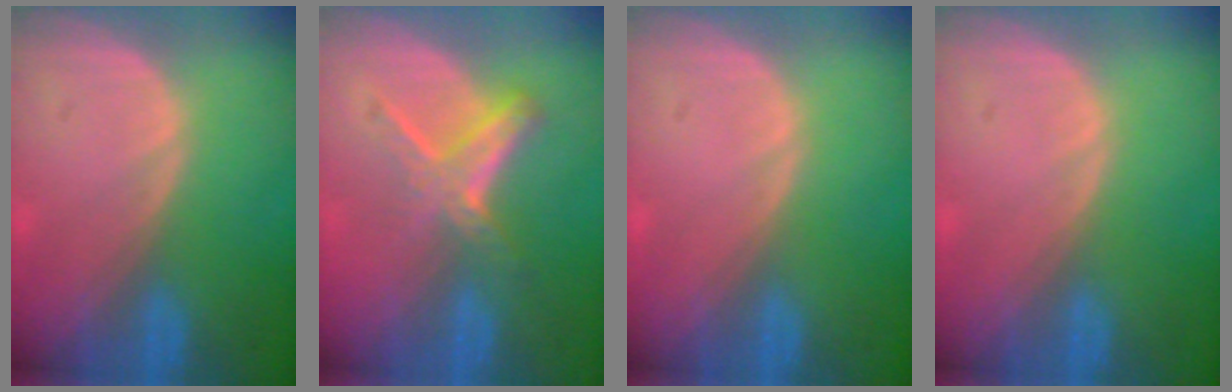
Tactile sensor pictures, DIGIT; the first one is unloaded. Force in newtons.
{"total": 6.0, "press": 5.1, "slide": 3.2}
{"total": 0.0}
{"total": 0.0}